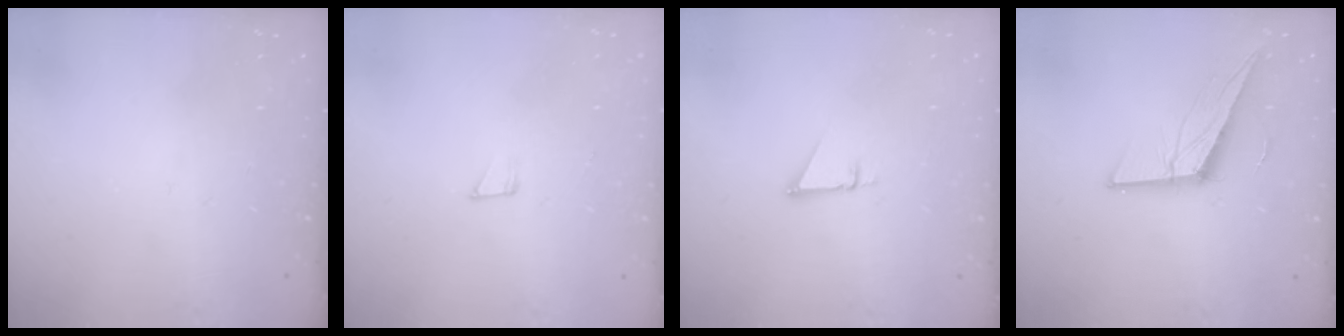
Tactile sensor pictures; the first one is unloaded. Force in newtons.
{"total": 2.5, "press": 2.5, "slide": 0.1}
{"total": 2.7, "press": 2.7, "slide": 0.2}
{"total": 12.7, "press": 12.6, "slide": 1.7}